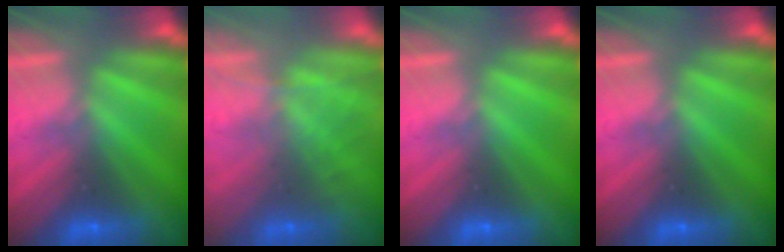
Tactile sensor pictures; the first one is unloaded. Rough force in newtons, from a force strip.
{"total": 7.6}
{"total": 0.0}
{"total": 0.0}